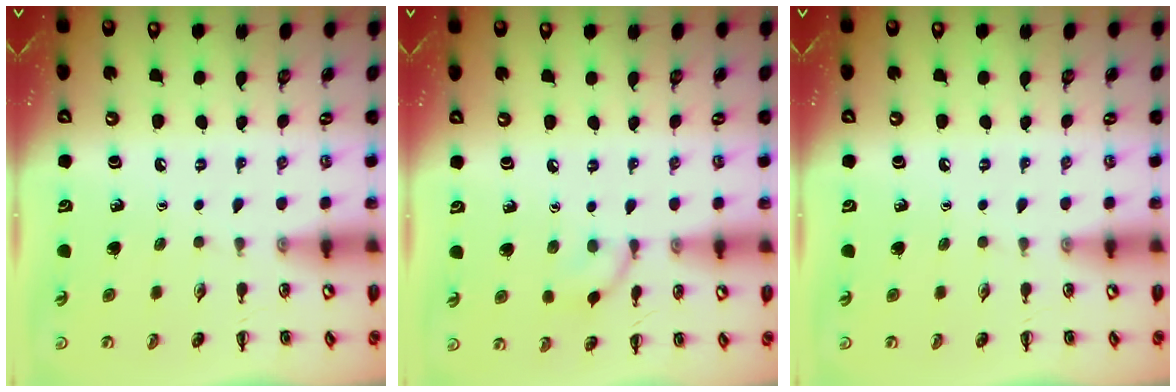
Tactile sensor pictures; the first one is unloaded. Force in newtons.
{"total": 5.9, "press": 5.8, "slide": 1.1}
{"total": 0.0}